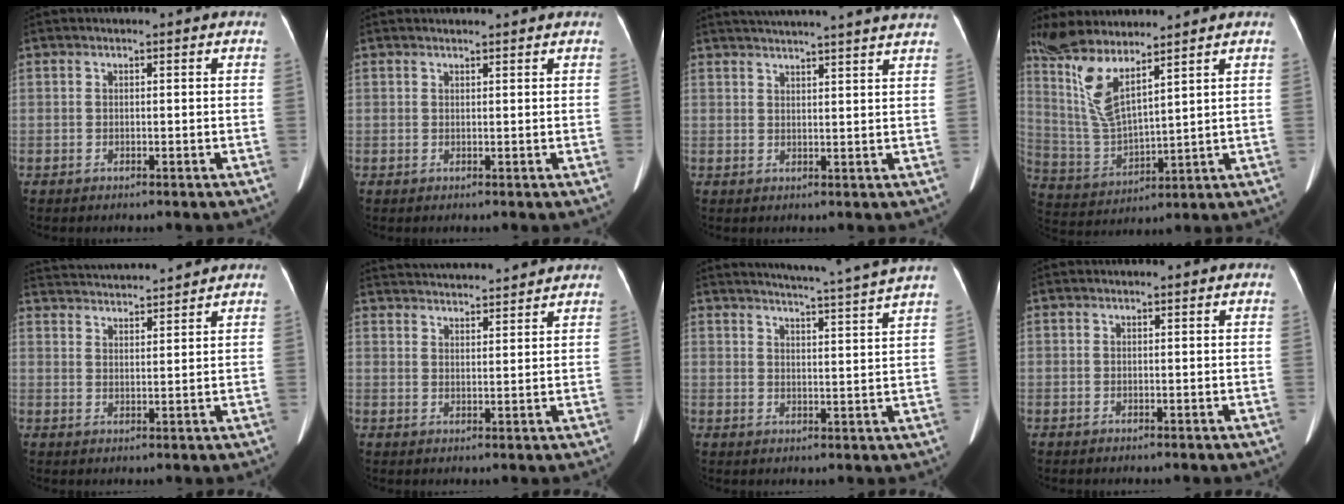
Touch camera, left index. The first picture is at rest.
{"total": 3.3, "force": [3.1, 0.2, 0.9], "torque": [-0.012, 0.008, 0.036]}
{"total": 18.4, "force": [17.0, -0.9, 6.9], "torque": [-0.107, -0.019, 0.214]}
{"total": 10.4, "force": [7.4, 1.7, 7.2], "torque": [-0.164, -0.004, 0.156]}
{"total": 11.9, "force": [11.4, -0.2, 3.4], "torque": [-0.068, 0.014, 0.176]}
{"total": 15.1, "force": [14.4, 1.1, 4.5], "torque": [-0.079, 0.024, 0.208]}
{"total": 12.4, "force": [11.3, -2.8, 4.3], "torque": [-0.069, -0.051, 0.138]}
{"total": 0.0}